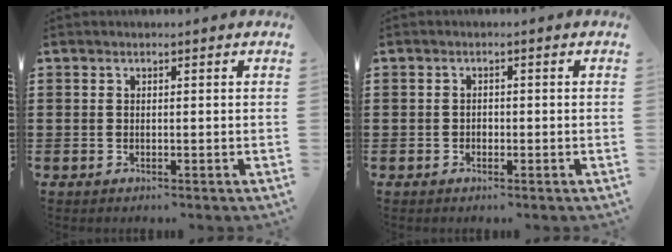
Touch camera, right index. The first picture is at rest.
{"total": 0.7, "force": [-0.4, 0.5, 0.2], "torque": [-0.007, 0.000, -0.008]}